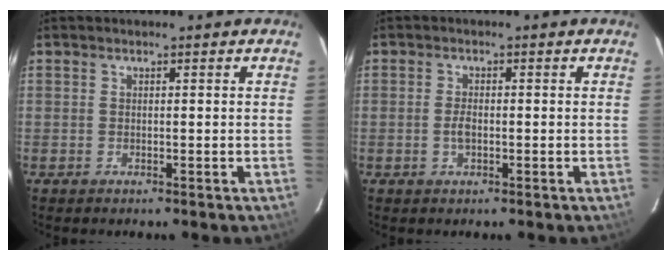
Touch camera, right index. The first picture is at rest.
{"total": 2.0, "force": [-0.5, 1.1, 1.7], "torque": [-0.035, 0.000, -0.009]}